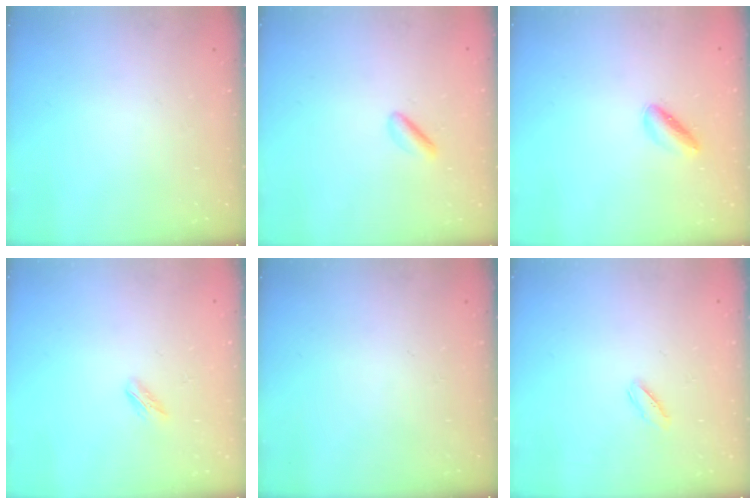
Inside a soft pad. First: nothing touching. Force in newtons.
{"total": 1.8, "press": 1.5, "slide": 0.9}
{"total": 2.5, "press": 2.4, "slide": 0.3}
{"total": 2.2, "press": 2.1, "slide": 0.7}
{"total": 0.0}
{"total": 2.1, "press": 2.0, "slide": 0.7}